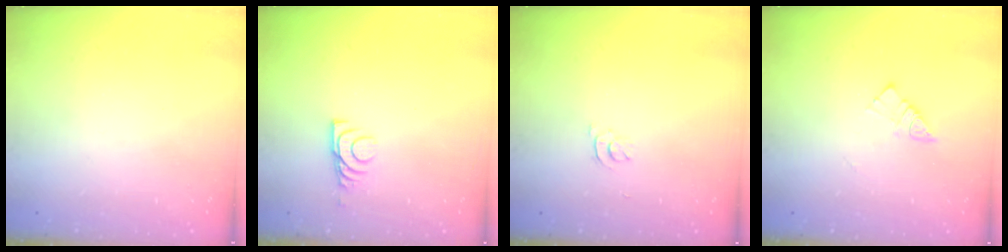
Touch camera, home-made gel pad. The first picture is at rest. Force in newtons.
{"total": 6.9, "press": 6.8, "slide": 0.8}
{"total": 2.9, "press": 2.9, "slide": 0.5}
{"total": 5.6, "press": 5.6, "slide": 0.2}